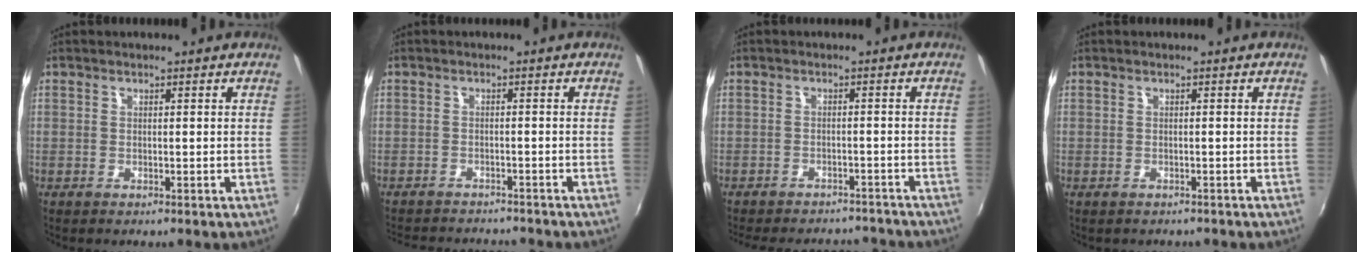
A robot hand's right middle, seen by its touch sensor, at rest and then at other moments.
{"total": 8.7, "force": [-8.0, 2.1, 2.6], "torque": [-0.069, -0.014, -0.118]}
{"total": 13.7, "force": [-12.0, 4.6, 4.5], "torque": [-0.106, 0.002, -0.153]}
{"total": 1.2, "force": [-1.0, 0.7, 0.3], "torque": [-0.009, -0.004, -0.014]}